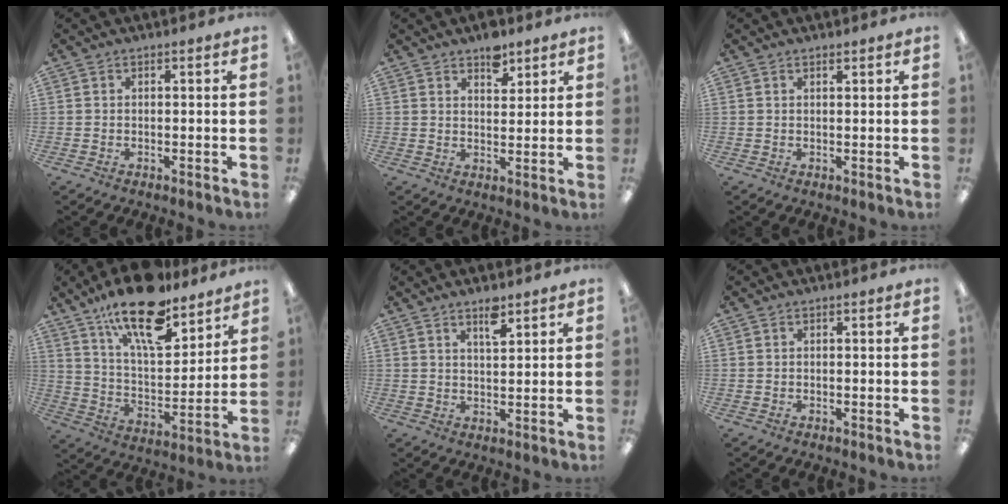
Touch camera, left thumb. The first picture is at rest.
{"total": 5.8, "force": [4.2, 3.0, 2.6], "torque": [-0.021, -0.024, 0.070]}
{"total": 0.8, "force": [0.8, 0.1, 0.2], "torque": [-0.005, 0.000, 0.014]}
{"total": 20.3, "force": [14.7, 7.4, 11.8], "torque": [-0.196, -0.084, 0.250]}
{"total": 4.6, "force": [3.4, 1.4, 2.8], "torque": [-0.040, -0.013, 0.054]}
{"total": 0.0}